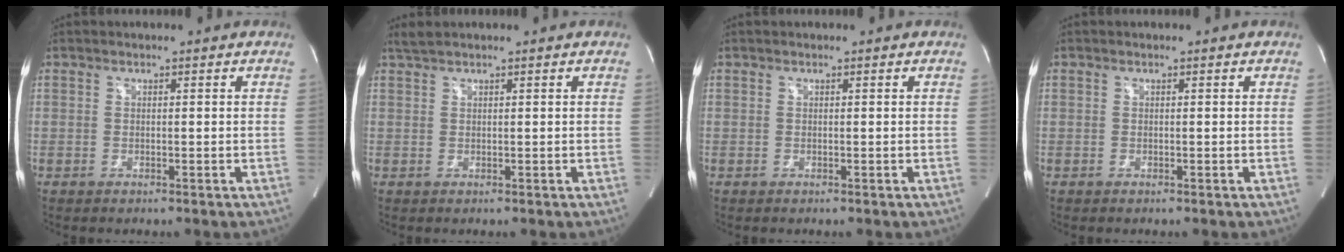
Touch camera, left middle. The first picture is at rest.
{"total": 1.4, "force": [1.3, -0.1, 0.5], "torque": [-0.018, 0.013, 0.031]}
{"total": 0.0}
{"total": 0.0}